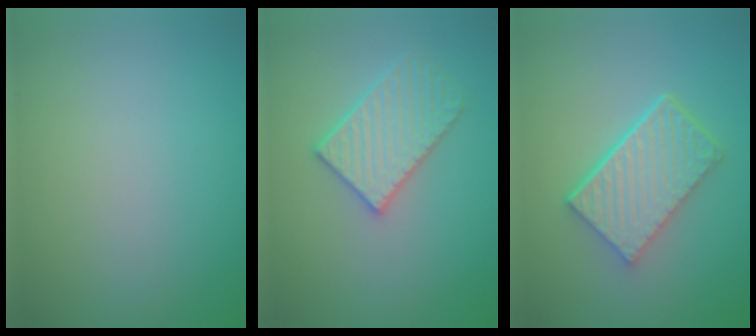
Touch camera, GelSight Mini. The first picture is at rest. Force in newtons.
{"total": 3.4, "press": 3.3, "slide": 0.8}
{"total": 6.0, "press": 4.4, "slide": 4.0}